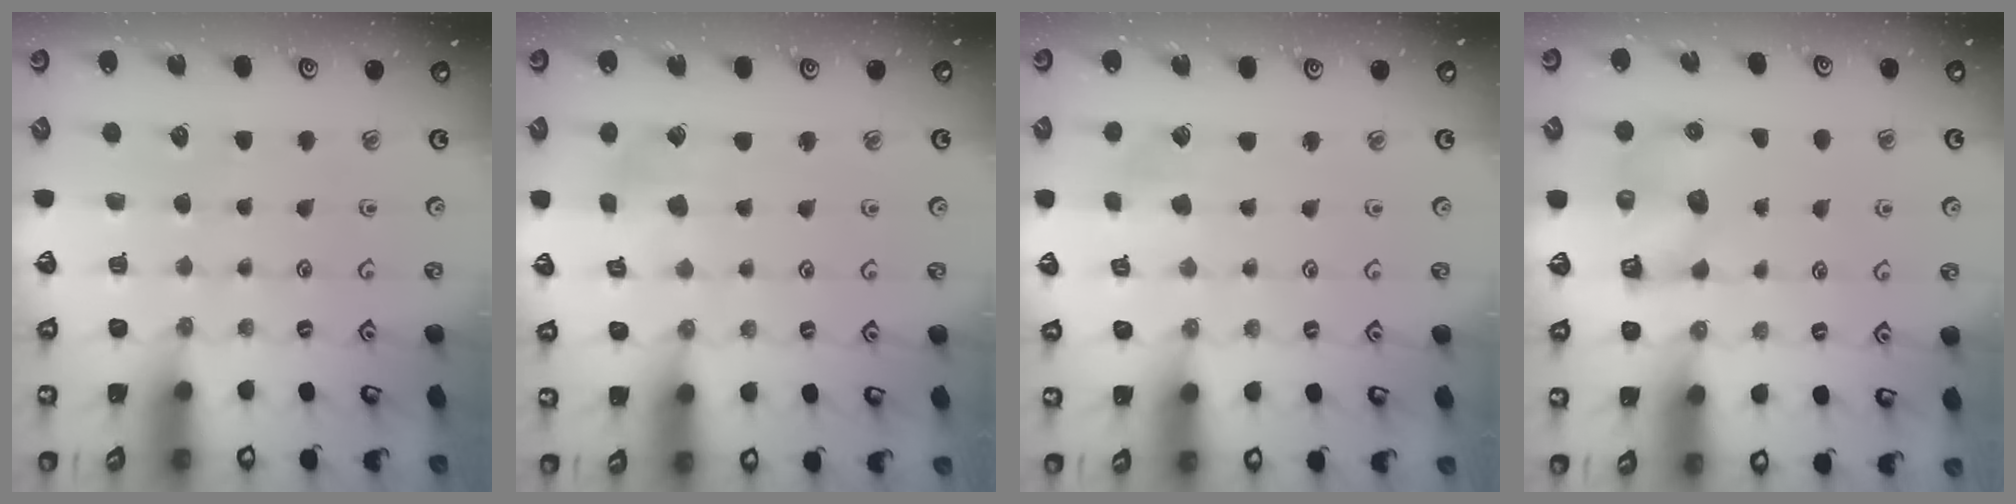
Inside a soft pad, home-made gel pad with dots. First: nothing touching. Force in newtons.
{"total": 3.2, "press": 3.2, "slide": 0.3}
{"total": 2.8, "press": 2.8, "slide": 0.6}
{"total": 7.0, "press": 7.0, "slide": 0.1}